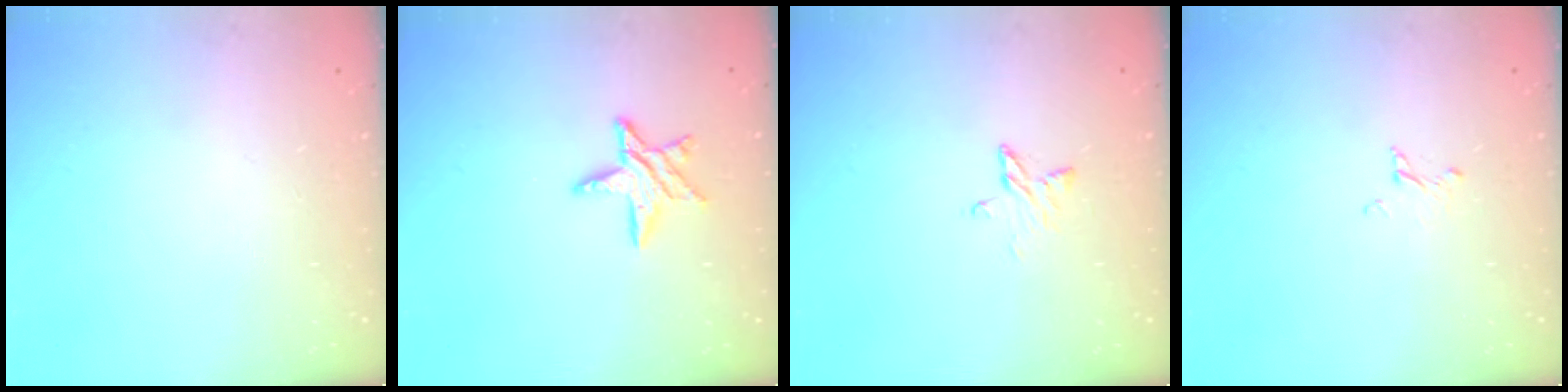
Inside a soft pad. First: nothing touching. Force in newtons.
{"total": 7.9, "press": 7.9, "slide": 0.4}
{"total": 4.7, "press": 4.7, "slide": 0.4}
{"total": 2.2, "press": 2.2, "slide": 0.1}